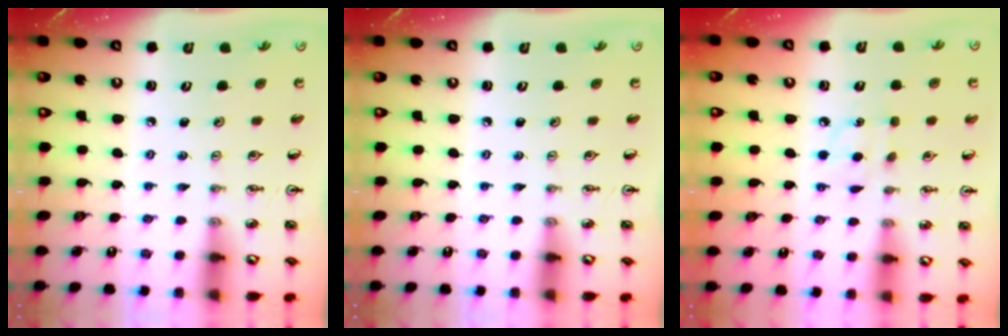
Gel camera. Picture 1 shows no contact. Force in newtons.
{"total": 0.0}
{"total": 6.6, "press": 6.5, "slide": 0.6}